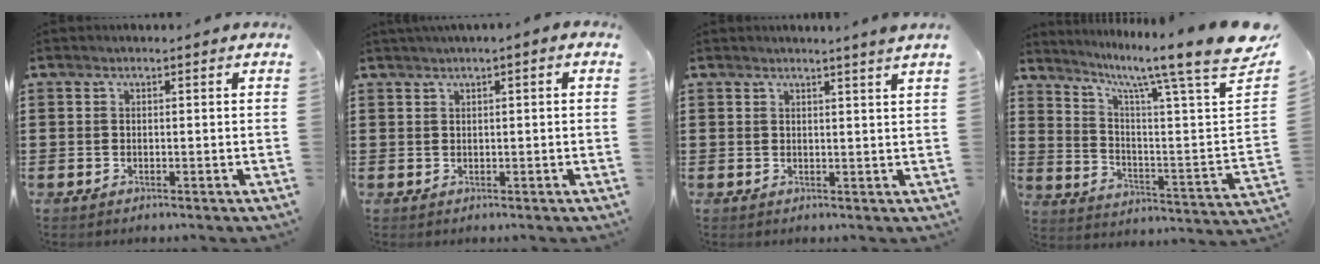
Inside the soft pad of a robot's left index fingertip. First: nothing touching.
{"total": 0.7, "force": [0.1, 0.2, 0.7], "torque": [-0.014, -0.001, 0.001]}
{"total": 1.9, "force": [1.6, -0.7, 0.7], "torque": [-0.014, -0.005, 0.031]}
{"total": 11.2, "force": [8.5, -0.5, 7.3], "torque": [-0.150, -0.075, 0.123]}